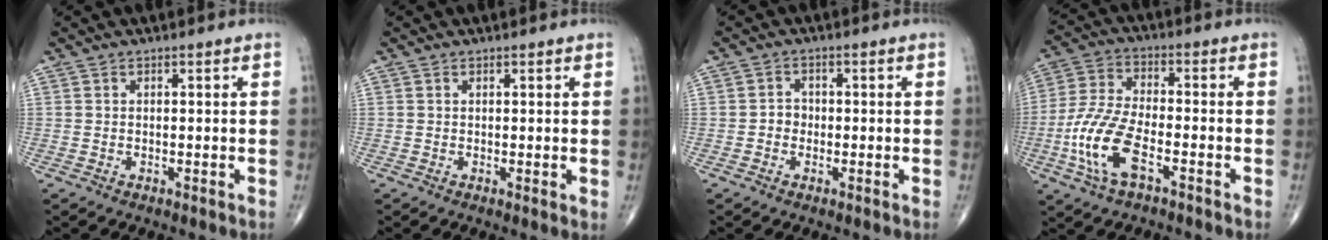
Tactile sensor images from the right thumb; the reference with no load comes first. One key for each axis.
{"total": 1.0, "fx": 0.3, "fy": 0.3, "fz": 0.9, "tx": -0.018, "ty": -0.004, "tz": 0.003}
{"total": 2.2, "fx": -0.6, "fy": 1.9, "fz": 0.9, "tx": -0.001, "ty": 0.008, "tz": -0.015}
{"total": 12.0, "fx": -4.7, "fy": 5.1, "fz": 9.8, "tx": -0.219, "ty": 0.021, "tz": -0.093}